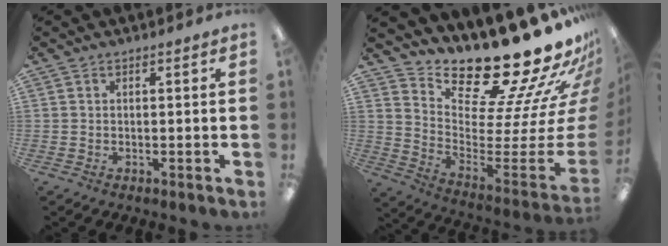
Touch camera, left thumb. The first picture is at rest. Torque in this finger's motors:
{"motor_torque": [1.54, 0.45, 0.67, -2.10, 0.06]}